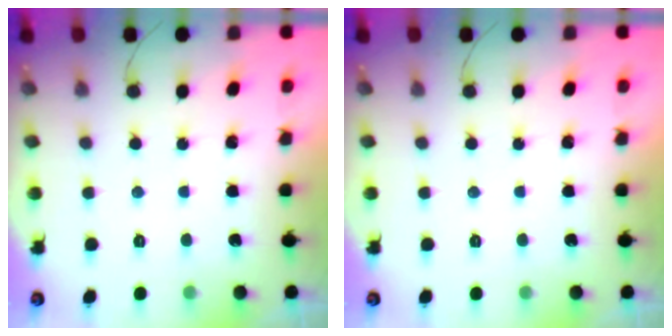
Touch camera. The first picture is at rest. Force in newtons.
{"total": 0.0}